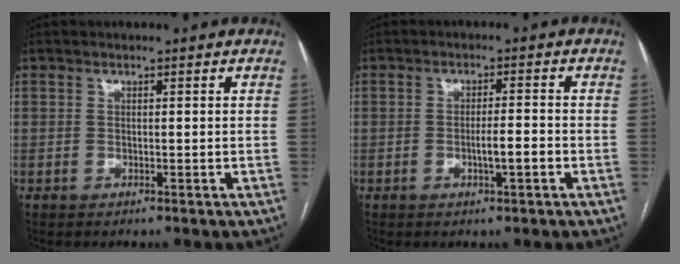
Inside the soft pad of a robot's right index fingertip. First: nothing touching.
{"total": 3.6, "force": [-1.2, 0.3, 3.4], "torque": [-0.057, -0.001, -0.019]}